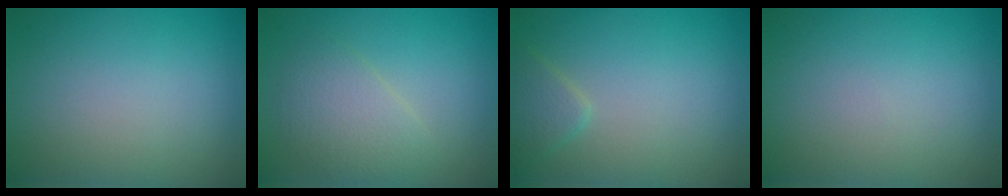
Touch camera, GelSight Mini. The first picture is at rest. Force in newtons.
{"total": 3.0, "press": 3.0, "slide": 0.0}
{"total": 1.8, "press": 1.8, "slide": 0.1}
{"total": 0.0}